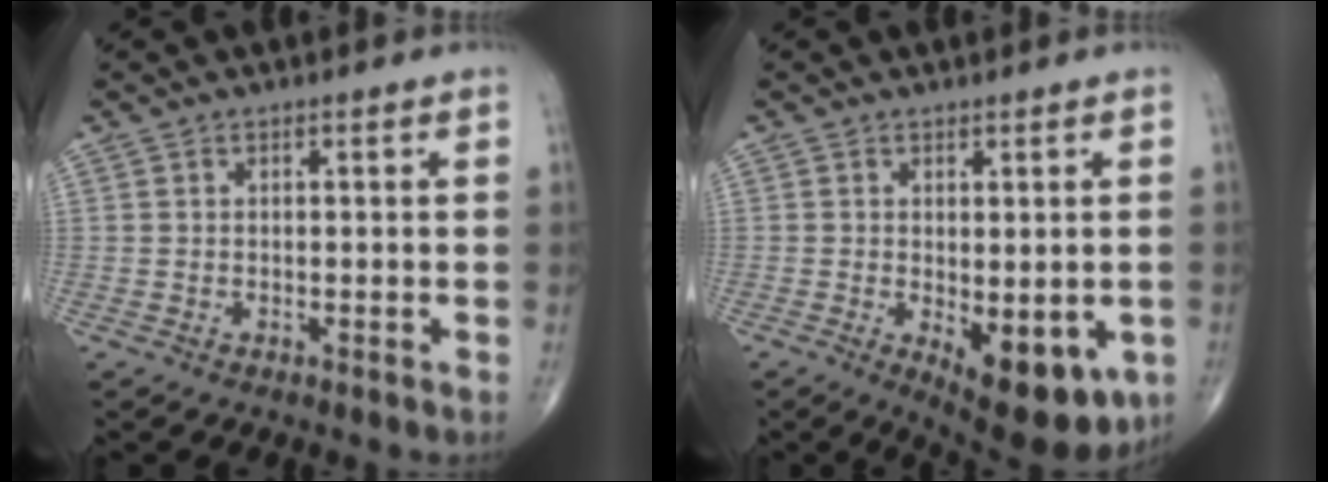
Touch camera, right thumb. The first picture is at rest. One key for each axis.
{"total": 12.2, "fx": -4.0, "fy": 5.4, "fz": 10.2, "tx": -0.116, "ty": -0.015, "tz": -0.041}